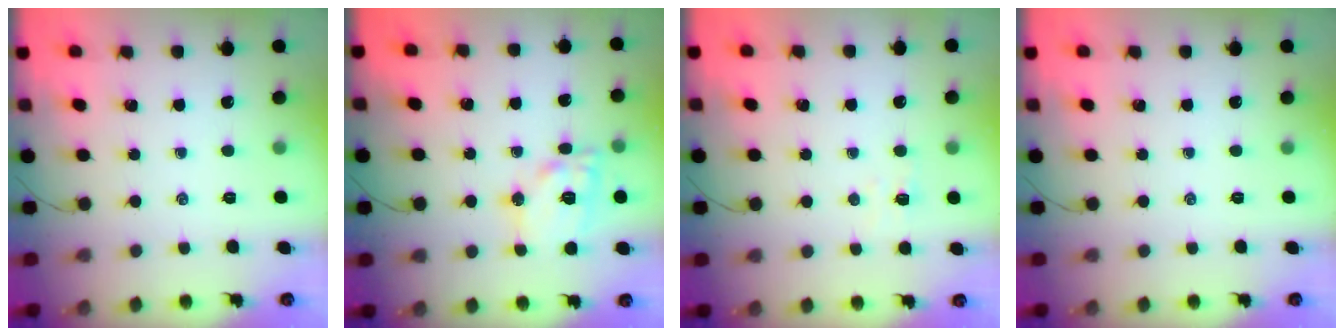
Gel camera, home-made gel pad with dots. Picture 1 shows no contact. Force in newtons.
{"total": 13.6, "press": 13.5, "slide": 1.6}
{"total": 2.9, "press": 2.8, "slide": 0.8}
{"total": 0.0}